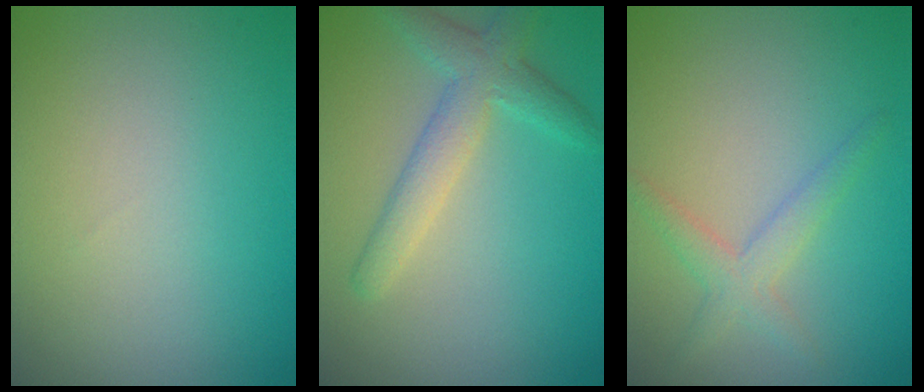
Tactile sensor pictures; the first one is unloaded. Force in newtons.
{"total": 3.5, "press": 3.5, "slide": 0.1}
{"total": 2.1, "press": 2.1, "slide": 0.1}